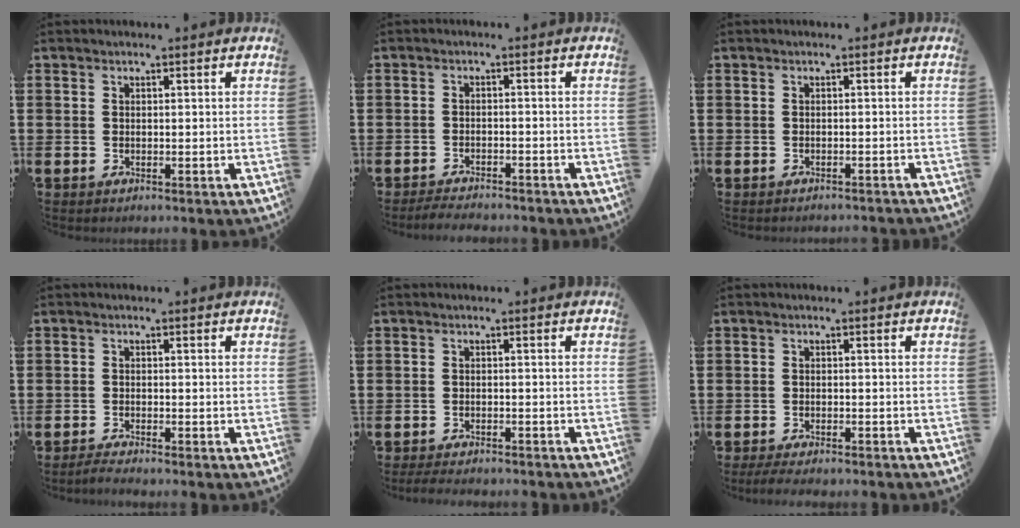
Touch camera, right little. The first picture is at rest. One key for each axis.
{"total": 2.0, "fx": -2.0, "fy": 0.1, "fz": 0.2, "tx": -0.006, "ty": 0.004, "tz": -0.042}
{"total": 0.6, "fx": -0.6, "fy": -0.1, "fz": 0.0, "tx": 0.000, "ty": -0.001, "tz": -0.013}
{"total": 1.2, "fx": -1.1, "fy": -0.1, "fz": 0.6, "tx": -0.010, "ty": 0.000, "tz": -0.021}
{"total": 1.6, "fx": -1.6, "fy": 0.1, "fz": 0.5, "tx": -0.009, "ty": 0.005, "tz": -0.032}
{"total": 1.7, "fx": -1.4, "fy": 0.2, "fz": 0.9, "tx": -0.014, "ty": 0.003, "tz": -0.028}